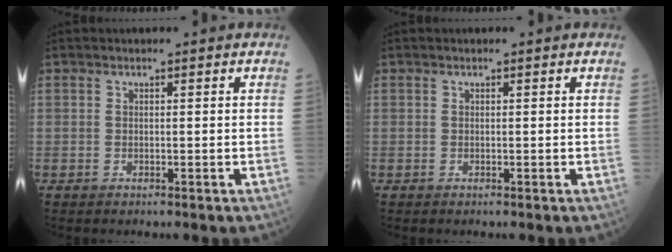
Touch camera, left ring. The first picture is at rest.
{"total": 0.0}